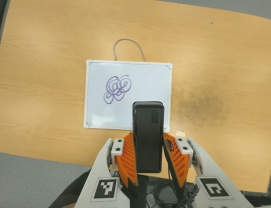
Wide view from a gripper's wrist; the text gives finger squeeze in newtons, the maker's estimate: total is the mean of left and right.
{"total": 3.7, "left": 2.4, "right": 5.0}